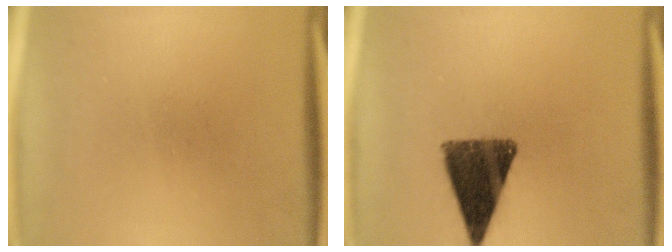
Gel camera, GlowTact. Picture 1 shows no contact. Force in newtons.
{"total": 11.7}